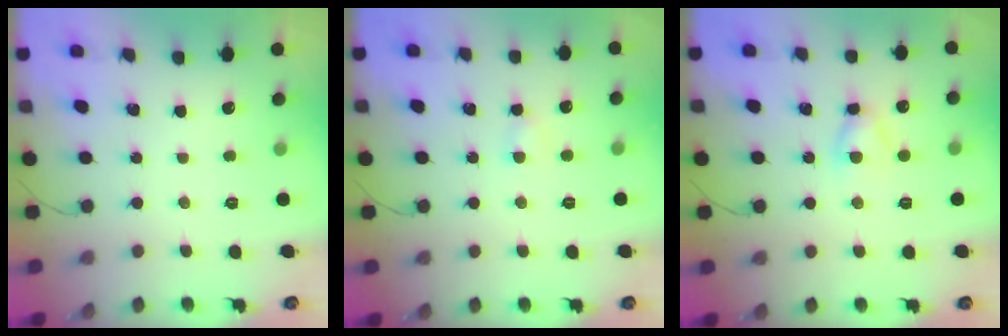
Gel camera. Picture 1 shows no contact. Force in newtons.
{"total": 2.9, "press": 2.8, "slide": 0.8}
{"total": 4.6, "press": 4.6, "slide": 0.6}